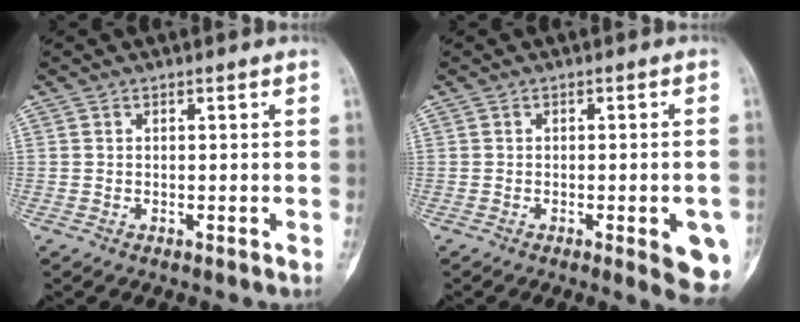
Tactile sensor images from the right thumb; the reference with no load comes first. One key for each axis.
{"total": 8.3, "fx": -2.8, "fy": 2.2, "fz": 7.5, "tx": -0.072, "ty": 0.001, "tz": -0.029}